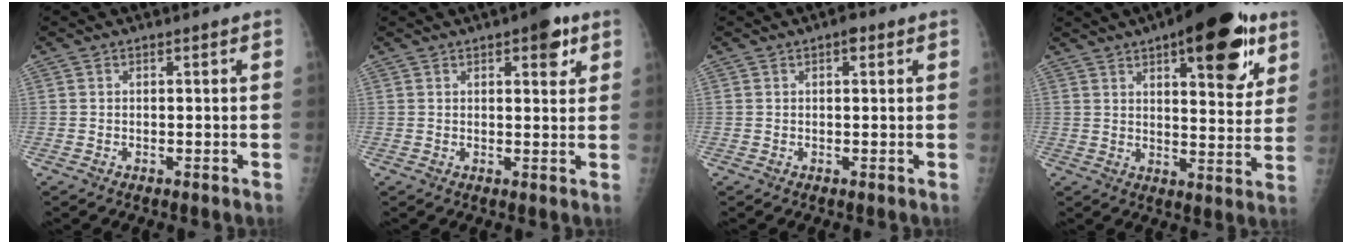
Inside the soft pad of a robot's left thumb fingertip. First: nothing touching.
{"total": 5.4, "force": [2.9, 2.2, 4.1], "torque": [-0.032, -0.009, 0.031]}
{"total": 1.7, "force": [0.9, 0.8, 1.3], "torque": [-0.012, 0.000, 0.009]}
{"total": 19.7, "force": [10.1, 7.4, 15.2], "torque": [-0.172, -0.034, 0.139]}